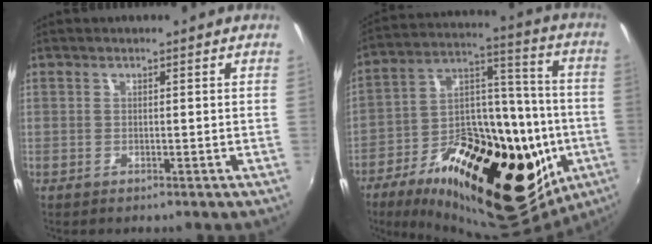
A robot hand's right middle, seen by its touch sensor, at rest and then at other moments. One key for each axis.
{"total": 36.3, "fx": -12.9, "fy": 17.5, "fz": 29.0, "tx": -0.466, "ty": 0.005, "tz": -0.182}